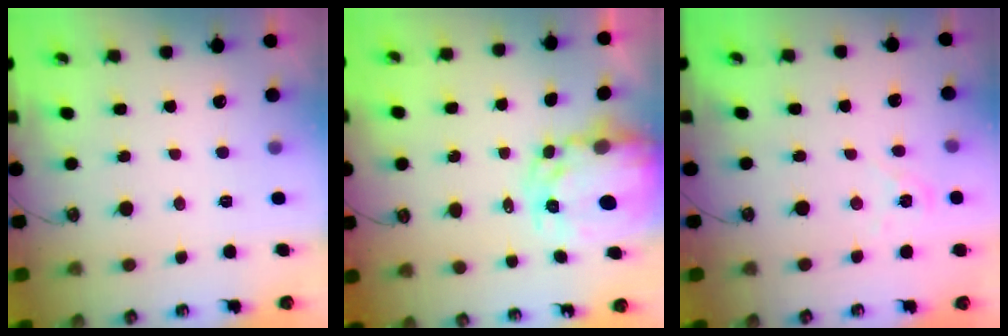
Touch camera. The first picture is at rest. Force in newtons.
{"total": 6.7, "press": 6.7, "slide": 0.6}
{"total": 3.3, "press": 3.3, "slide": 0.5}